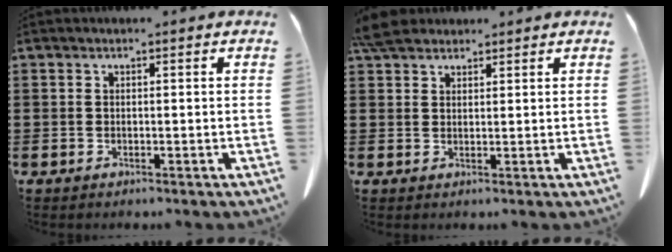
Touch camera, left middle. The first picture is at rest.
{"total": 4.0, "force": [3.5, 1.4, 1.3], "torque": [-0.036, 0.003, 0.068]}